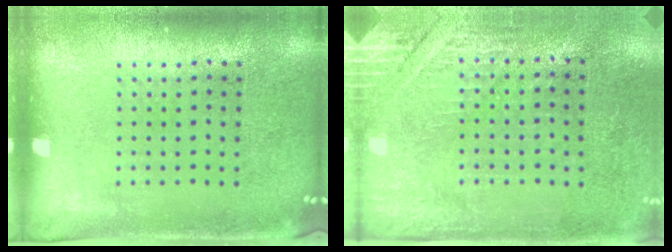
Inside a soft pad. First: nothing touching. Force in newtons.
{"total": 2.9, "press": 2.7, "slide": 1.1}